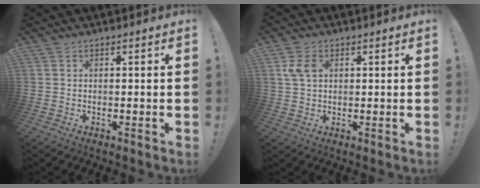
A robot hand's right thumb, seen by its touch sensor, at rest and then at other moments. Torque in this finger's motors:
{"motor_torque": [0.69, 0.81, 0.19, -0.14, 0.03]}